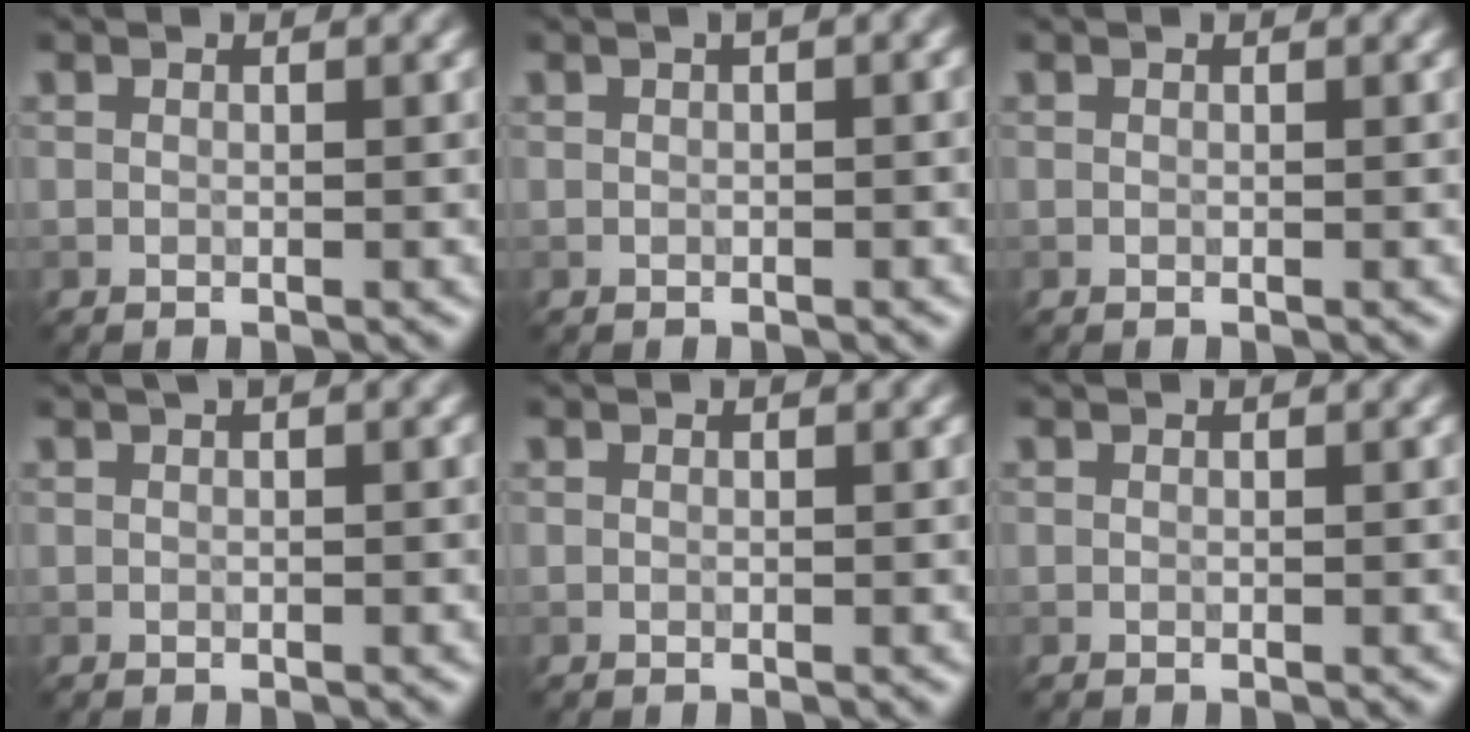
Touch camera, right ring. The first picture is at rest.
{"total": 1.1, "force": [0.3, 0.3, 1.0], "torque": [-0.016, 0.006, 0.003]}
{"total": 0.0}
{"total": 1.4, "force": [0.7, 0.4, 1.1], "torque": [-0.019, 0.006, 0.007]}
{"total": 0.0}
{"total": 0.0}